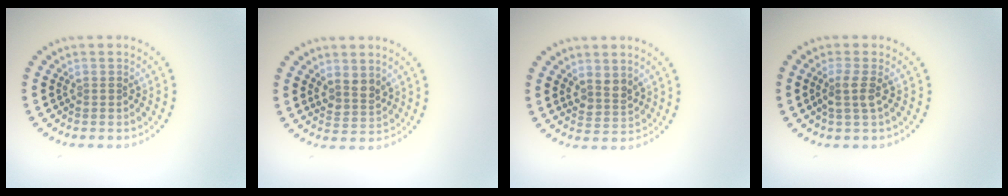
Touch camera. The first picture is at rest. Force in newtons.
{"total": 2.0, "press": 1.7, "slide": 1.1}
{"total": 2.0, "press": 1.7, "slide": 1.1}
{"total": 1.9, "press": 1.5, "slide": 1.2}